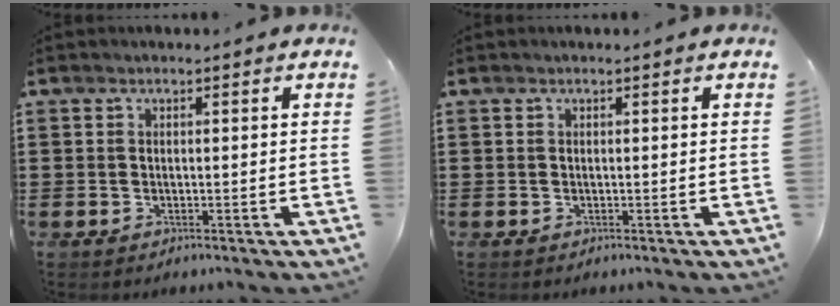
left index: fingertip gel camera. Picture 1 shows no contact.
{"total": 0.0}